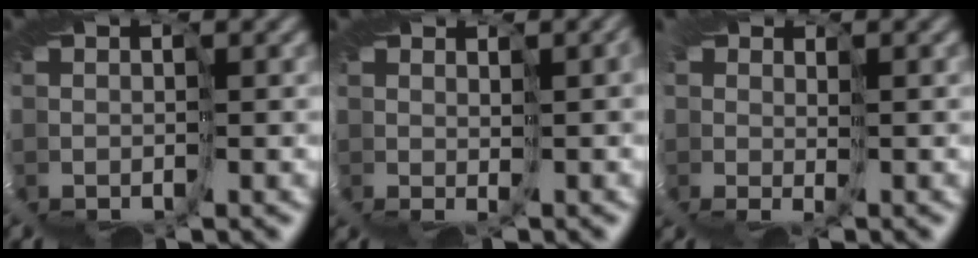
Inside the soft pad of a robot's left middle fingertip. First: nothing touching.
{"total": 2.7, "force": [1.1, 0.6, 2.4], "torque": [-0.035, 0.008, 0.019]}
{"total": 2.2, "force": [0.4, 1.6, 1.5], "torque": [-0.028, 0.002, 0.007]}